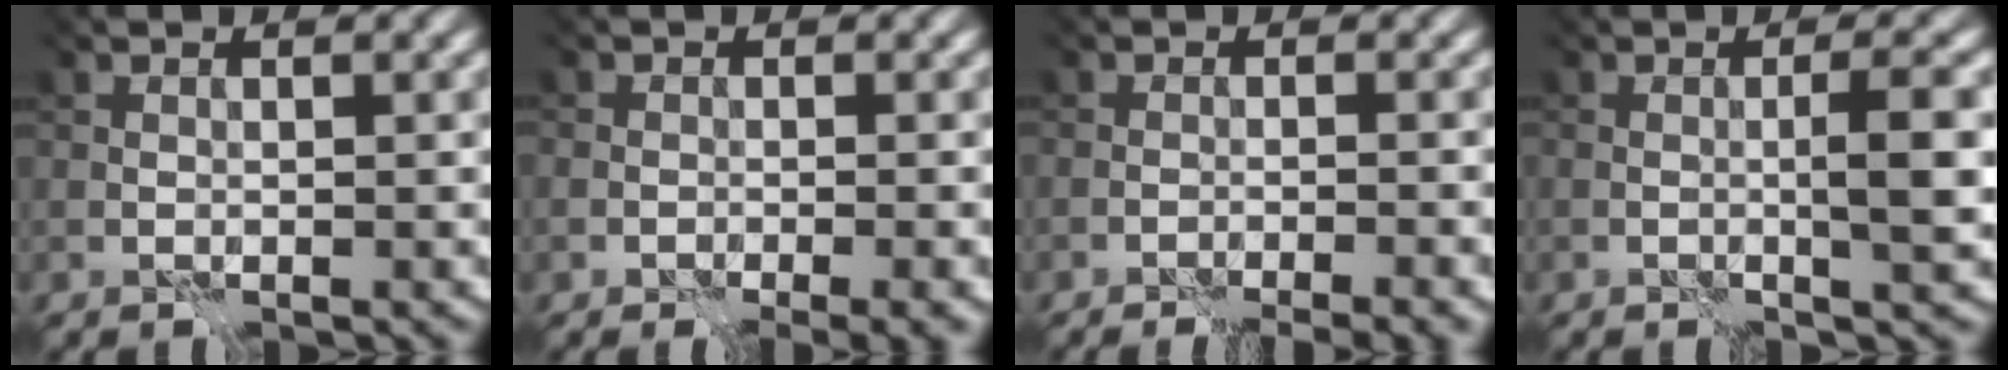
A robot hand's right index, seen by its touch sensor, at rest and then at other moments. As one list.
[{"total": 1.8, "force": [-0.7, 1.0, 1.2], "torque": [-0.012, -0.004, -0.013]}, {"total": 3.0, "force": [-1.8, 0.9, 2.3], "torque": [-0.010, 0.006, -0.025]}, {"total": 2.8, "force": [-0.4, -0.2, 2.7], "torque": [-0.042, 0.002, -0.008]}]